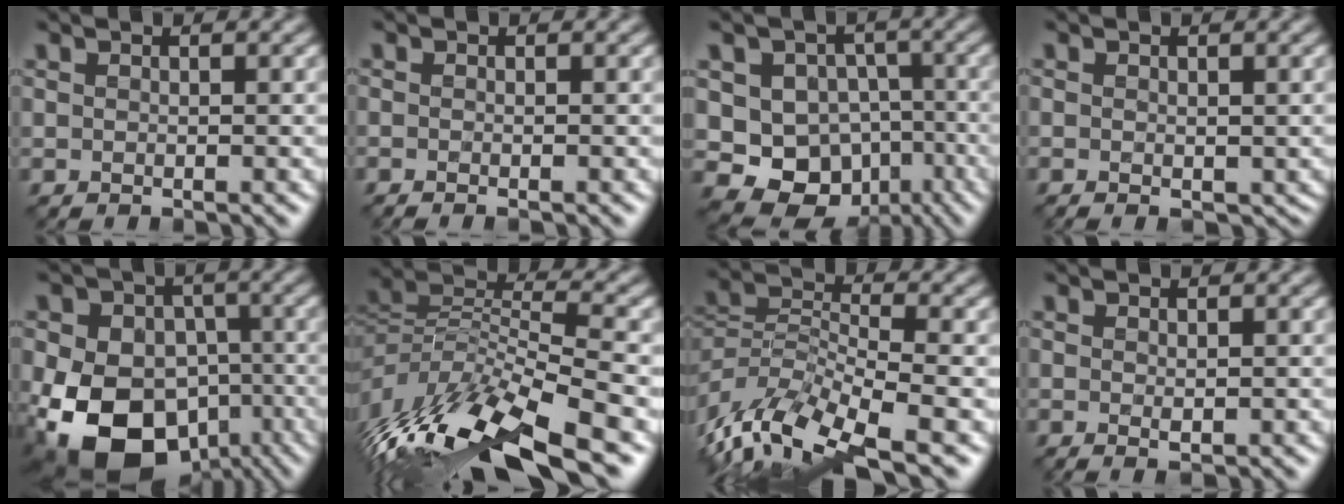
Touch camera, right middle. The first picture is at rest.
{"total": 1.2, "force": [-0.6, 0.4, 1.0], "torque": [-0.006, -0.010, -0.011]}
{"total": 9.1, "force": [-2.2, 7.8, 4.0], "torque": [-0.054, -0.003, -0.048]}
{"total": 1.9, "force": [-0.3, 1.1, 1.5], "torque": [-0.024, -0.008, -0.001]}
{"total": 17.1, "force": [-6.0, 12.7, 9.7], "torque": [-0.170, -0.031, -0.111]}
{"total": 13.4, "force": [-6.3, 5.0, 10.7], "torque": [-0.218, 0.002, -0.117]}
{"total": 9.0, "force": [-5.7, 3.3, 6.1], "torque": [-0.118, -0.007, -0.115]}
{"total": 1.1, "force": [-0.2, 0.4, 1.0], "torque": [-0.019, -0.006, -0.002]}